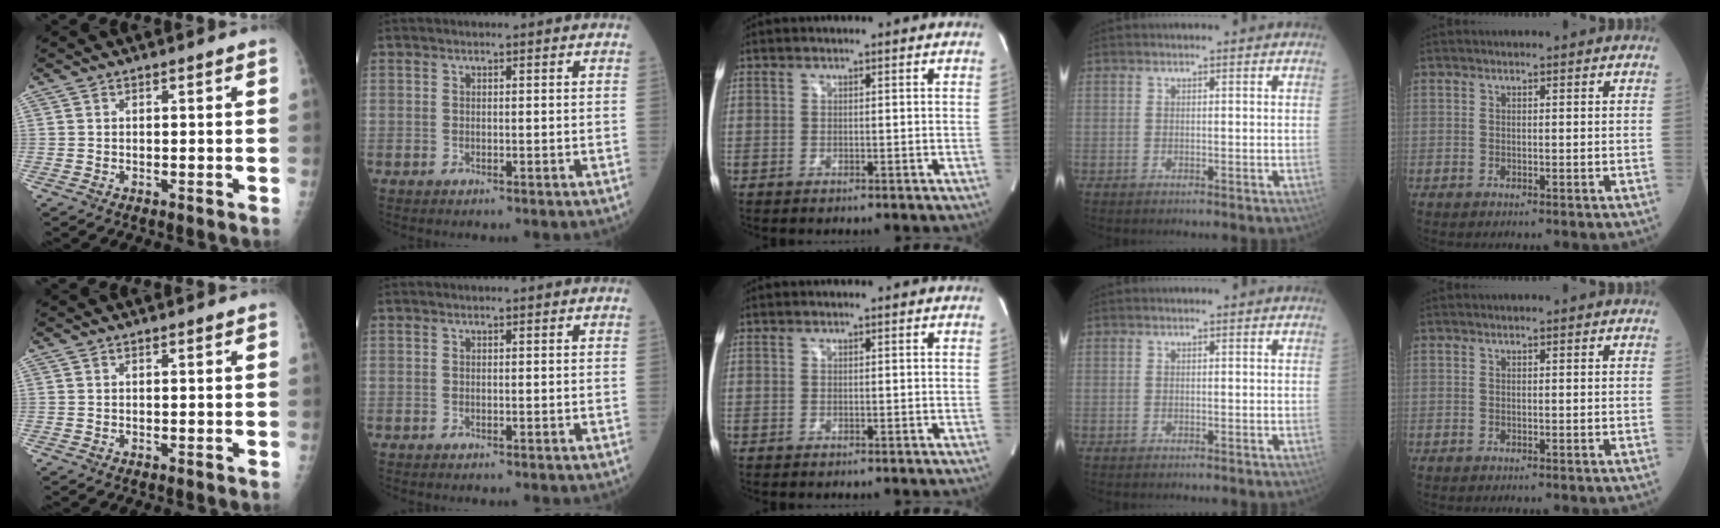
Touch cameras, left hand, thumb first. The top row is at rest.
{}